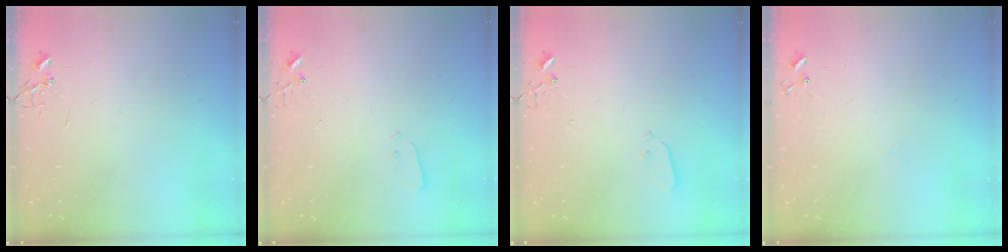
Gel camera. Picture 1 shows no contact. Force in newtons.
{"total": 1.9, "press": 1.9, "slide": 0.4}
{"total": 2.5, "press": 2.5, "slide": 0.4}
{"total": 6.8, "press": 6.8, "slide": 0.6}